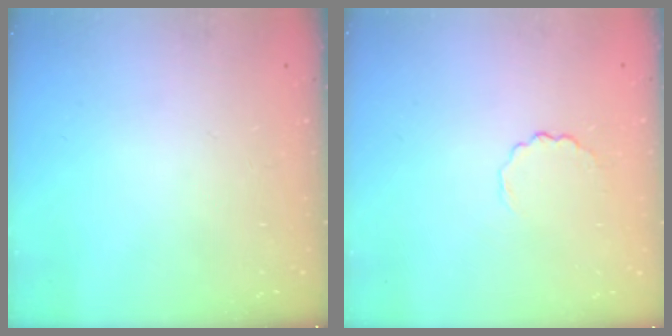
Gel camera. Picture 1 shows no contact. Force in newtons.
{"total": 2.8, "press": 2.5, "slide": 1.1}